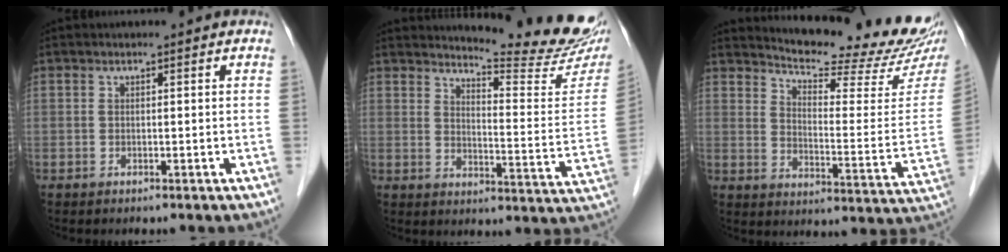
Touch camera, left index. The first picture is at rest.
{"total": 16.8, "force": [15.9, 0.1, 5.2], "torque": [-0.076, -0.104, 0.188]}
{"total": 20.4, "force": [19.0, 1.5, 7.3], "torque": [-0.109, -0.089, 0.236]}